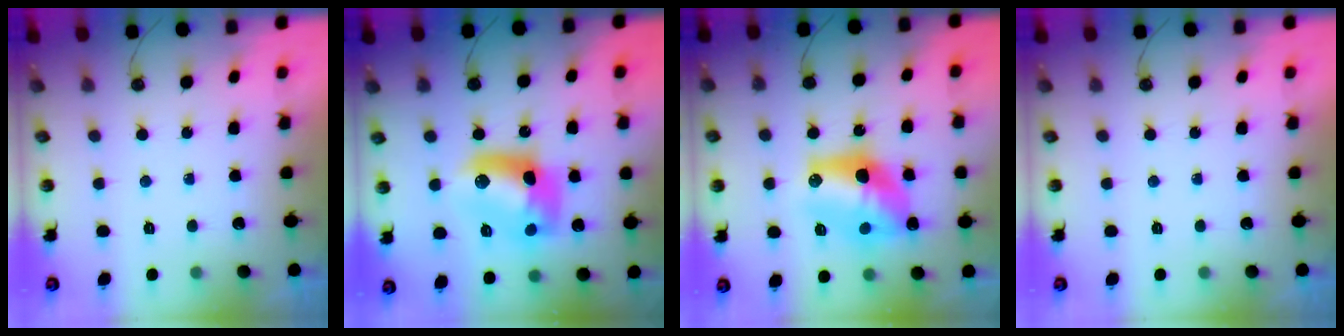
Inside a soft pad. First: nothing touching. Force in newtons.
{"total": 13.0, "press": 13.0, "slide": 0.8}
{"total": 15.0, "press": 14.9, "slide": 1.2}
{"total": 0.0}